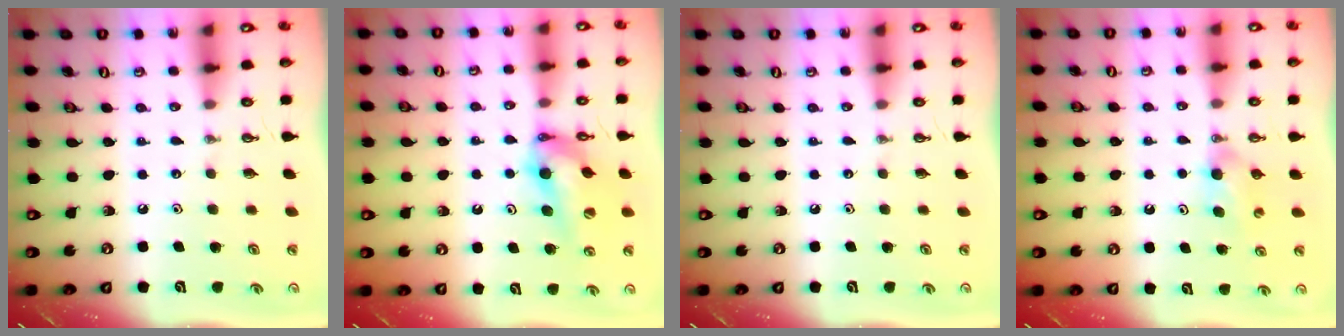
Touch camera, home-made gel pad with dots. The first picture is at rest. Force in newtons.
{"total": 11.7, "press": 11.7, "slide": 1.2}
{"total": 0.0}
{"total": 5.0, "press": 4.6, "slide": 1.9}